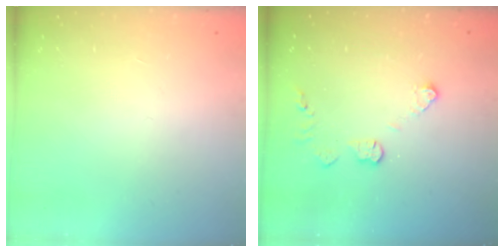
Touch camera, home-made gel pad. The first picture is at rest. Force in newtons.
{"total": 5.8, "press": 5.8, "slide": 0.1}